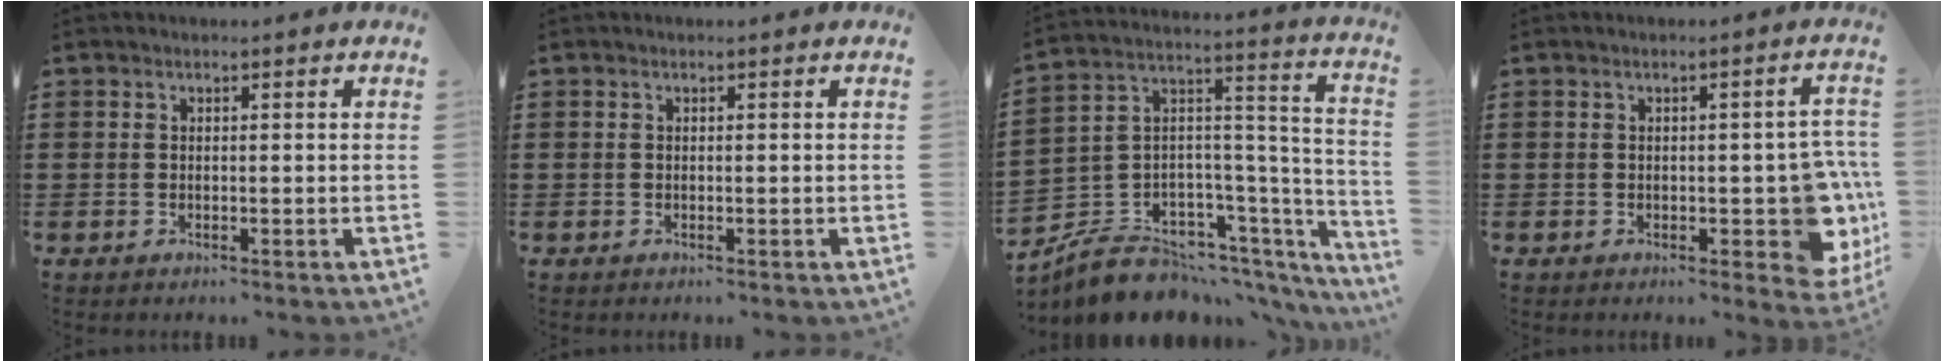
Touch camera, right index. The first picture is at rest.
{"total": 0.0}
{"total": 7.1, "force": [-5.7, 4.1, 1.0], "torque": [-0.036, -0.010, -0.105]}
{"total": 7.4, "force": [-1.0, 3.8, 6.3], "torque": [-0.065, -0.008, -0.014]}